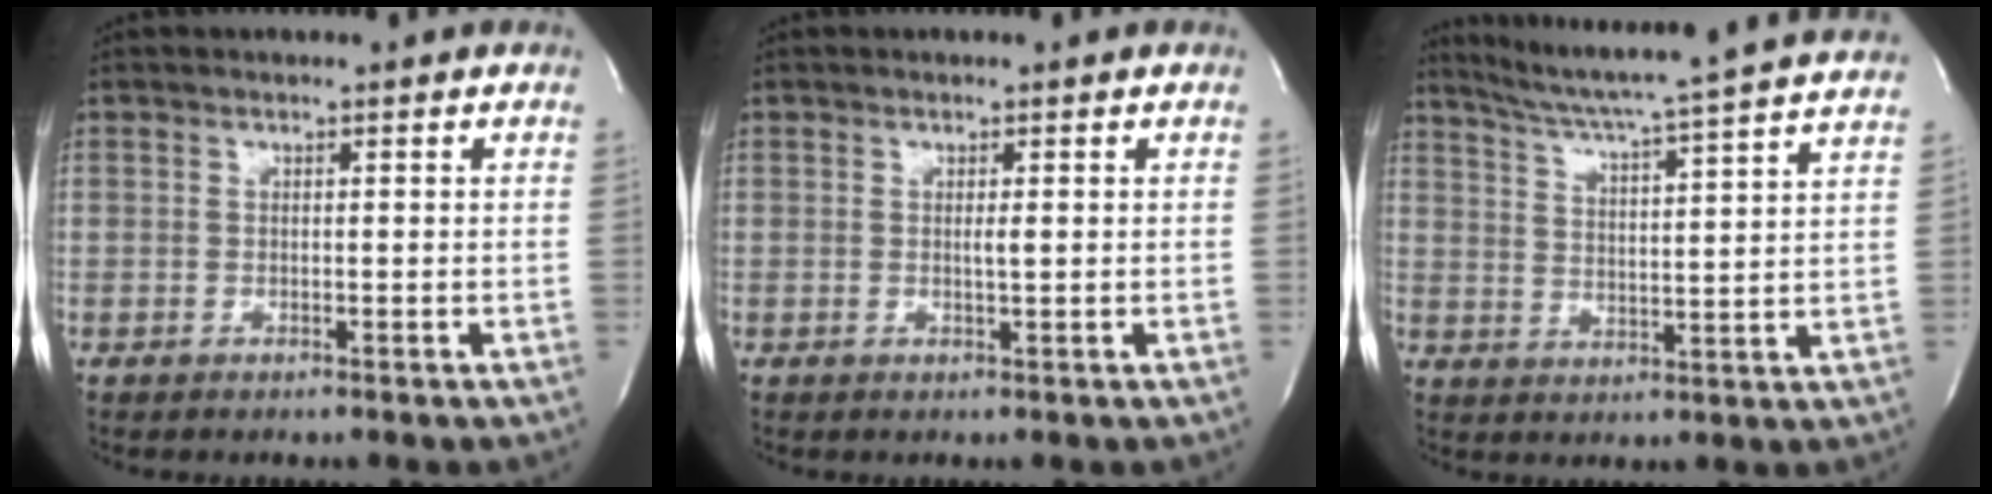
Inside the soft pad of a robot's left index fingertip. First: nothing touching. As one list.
[{"total": 0.9, "force": [-0.1, -0.1, 0.9], "torque": [-0.023, -0.009, 0.000]}, {"total": 19.1, "force": [17.1, -2.0, 8.2], "torque": [-0.144, -0.037, 0.227]}]